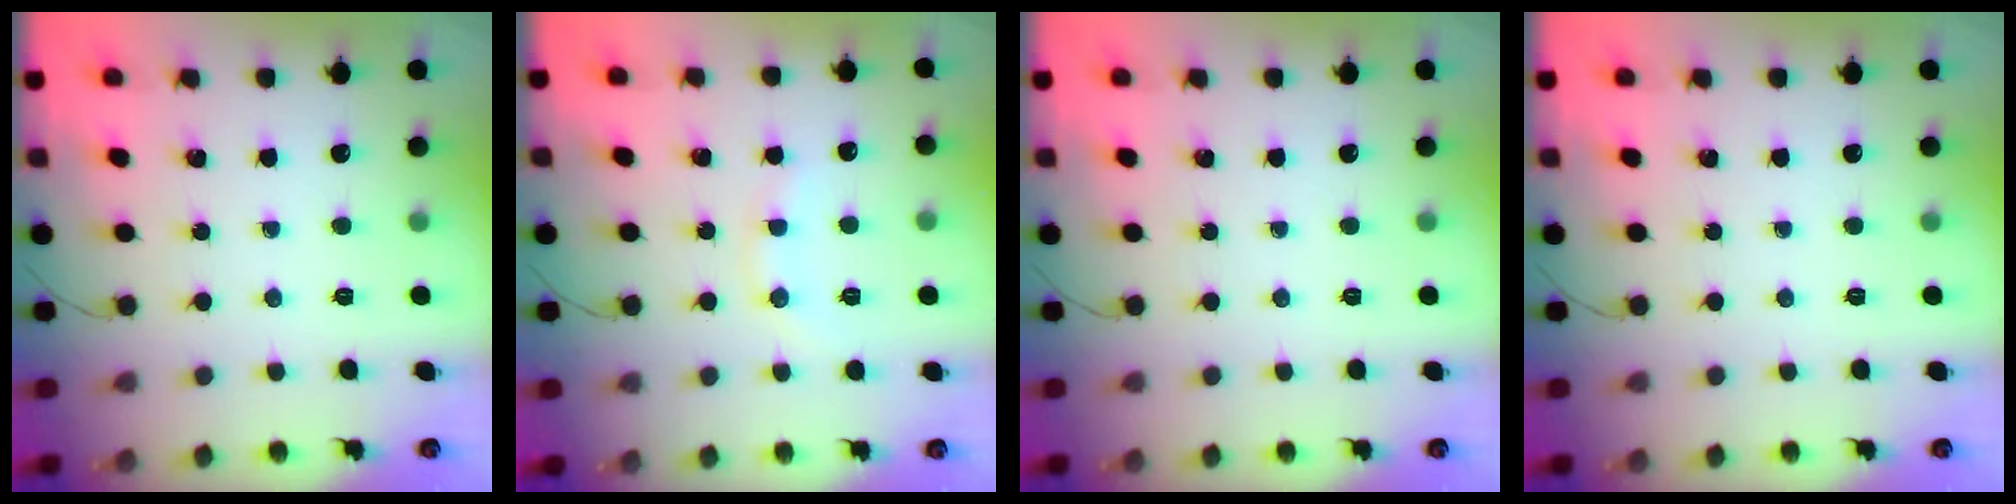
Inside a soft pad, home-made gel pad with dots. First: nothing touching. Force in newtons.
{"total": 6.1, "press": 6.0, "slide": 1.1}
{"total": 0.0}
{"total": 0.0}